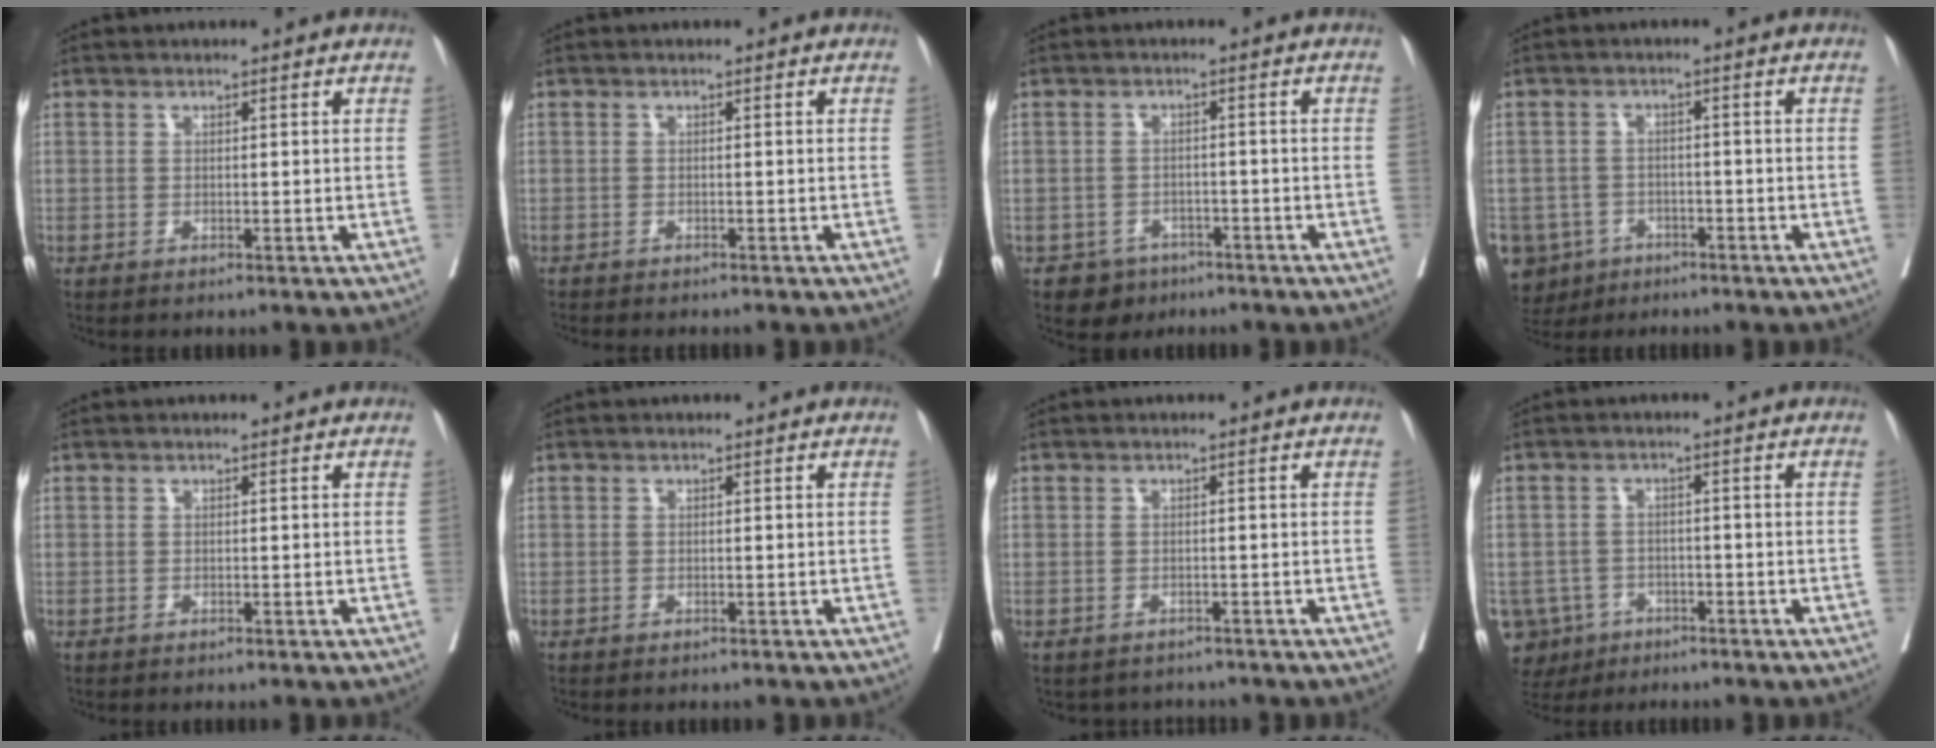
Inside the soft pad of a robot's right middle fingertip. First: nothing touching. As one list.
[{"total": 3.9, "force": [-3.4, 0.8, 1.7], "torque": [-0.024, -0.007, -0.044]}, {"total": 3.7, "force": [-2.5, 2.8, 0.3], "torque": [-0.003, 0.009, -0.034]}, {"total": 9.8, "force": [-5.3, 7.9, 2.1], "torque": [-0.065, 0.001, -0.079]}, {"total": 0.0}, {"total": 0.0}, {"total": 3.0, "force": [-2.7, 1.4, 0.0], "torque": [0.000, 0.004, -0.036]}, {"total": 8.5, "force": [-4.4, 7.1, 1.6], "torque": [-0.050, 0.004, -0.066]}]